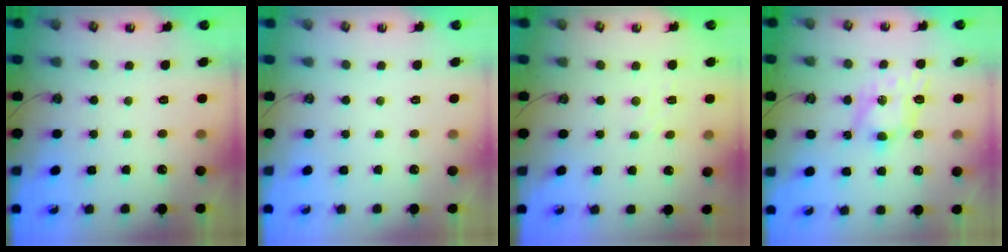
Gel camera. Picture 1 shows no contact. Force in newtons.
{"total": 0.0}
{"total": 2.5, "press": 2.4, "slide": 0.5}
{"total": 8.0, "press": 8.0, "slide": 0.1}